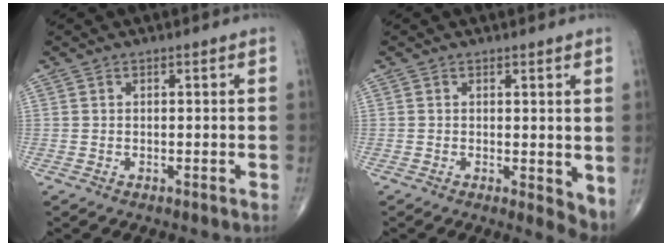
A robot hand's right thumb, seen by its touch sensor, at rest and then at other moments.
{"total": 4.0, "force": [0.3, 1.5, 3.7], "torque": [-0.048, -0.013, 0.005]}